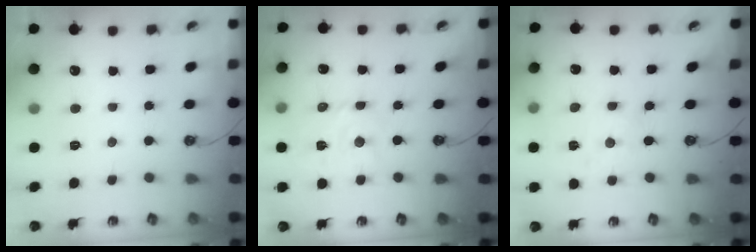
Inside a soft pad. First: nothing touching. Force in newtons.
{"total": 6.1, "press": 6.0, "slide": 1.2}
{"total": 2.0, "press": 2.0, "slide": 0.3}